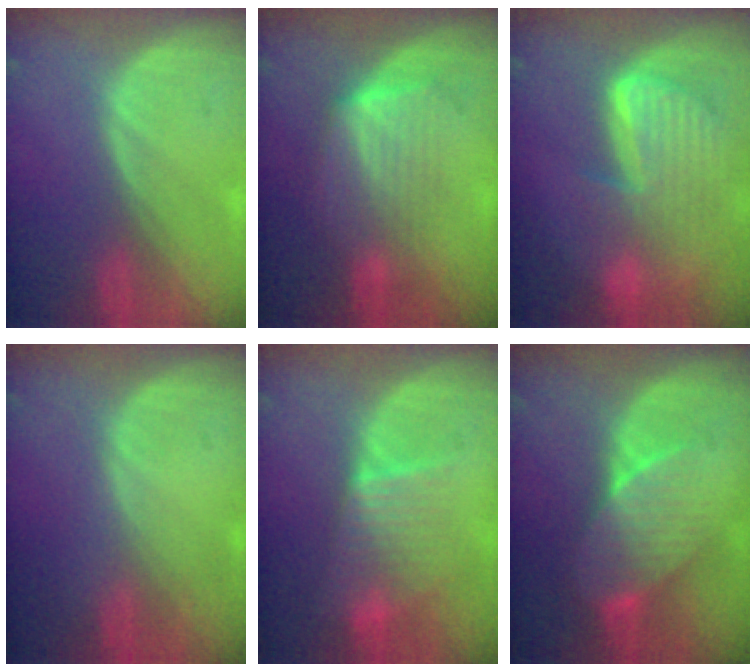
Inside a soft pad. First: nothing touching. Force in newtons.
{"total": 7.1, "press": 6.5, "slide": 2.9}
{"total": 9.9, "press": 8.4, "slide": 5.1}
{"total": 0.0}
{"total": 6.5, "press": 6.4, "slide": 1.1}
{"total": 8.2, "press": 7.3, "slide": 3.6}